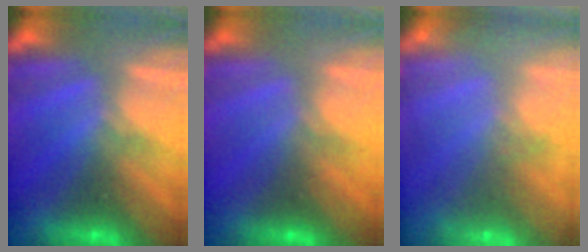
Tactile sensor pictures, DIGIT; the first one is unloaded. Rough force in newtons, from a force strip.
{"total": 4.9}
{"total": 7.7}